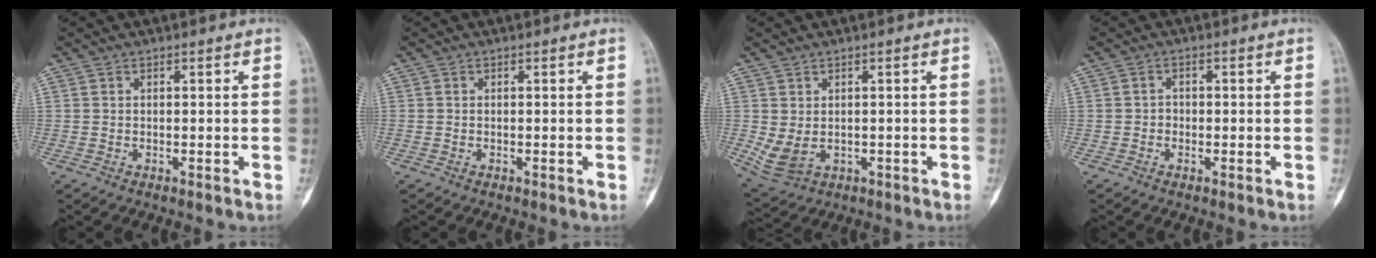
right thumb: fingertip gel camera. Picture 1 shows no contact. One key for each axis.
{"total": 0.0}
{"total": 5.0, "fx": -0.3, "fy": 3.6, "fz": 3.5, "tx": -0.071, "ty": -0.004, "tz": 0.014}
{"total": 1.4, "fx": -0.5, "fy": 1.2, "fz": 0.5, "tx": 0.008, "ty": 0.008, "tz": -0.014}